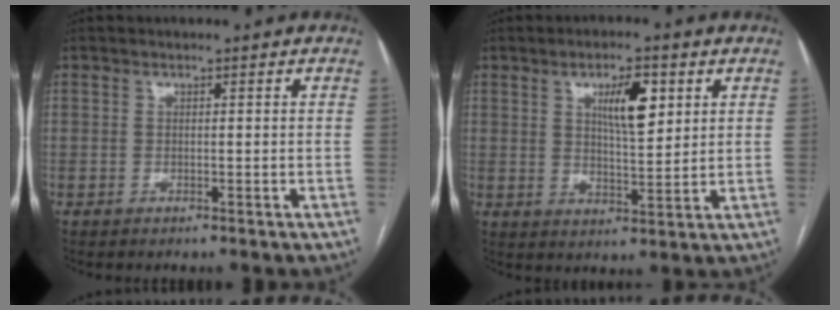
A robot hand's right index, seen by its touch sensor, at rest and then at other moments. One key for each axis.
{"total": 7.3, "fx": 3.0, "fy": 2.0, "fz": 6.4, "tx": -0.109, "ty": 0.003, "tz": 0.052}